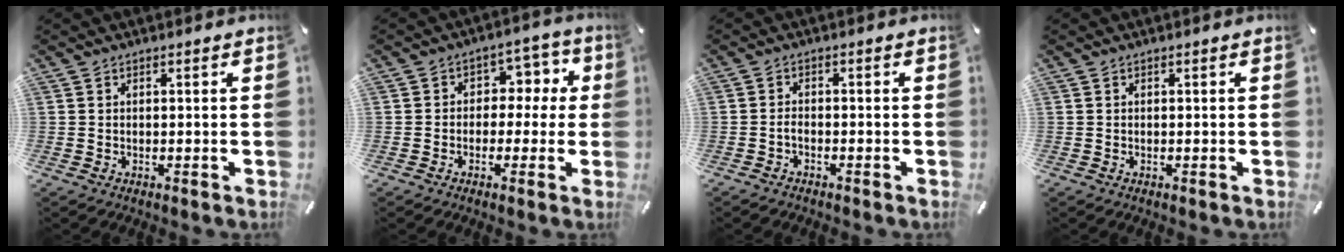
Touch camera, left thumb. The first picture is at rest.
{"total": 7.2, "force": [-0.1, 6.3, 3.3], "torque": [-0.032, 0.005, -0.009]}
{"total": 1.7, "force": [-1.1, 0.8, 1.0], "torque": [-0.020, 0.007, -0.023]}
{"total": 0.0}